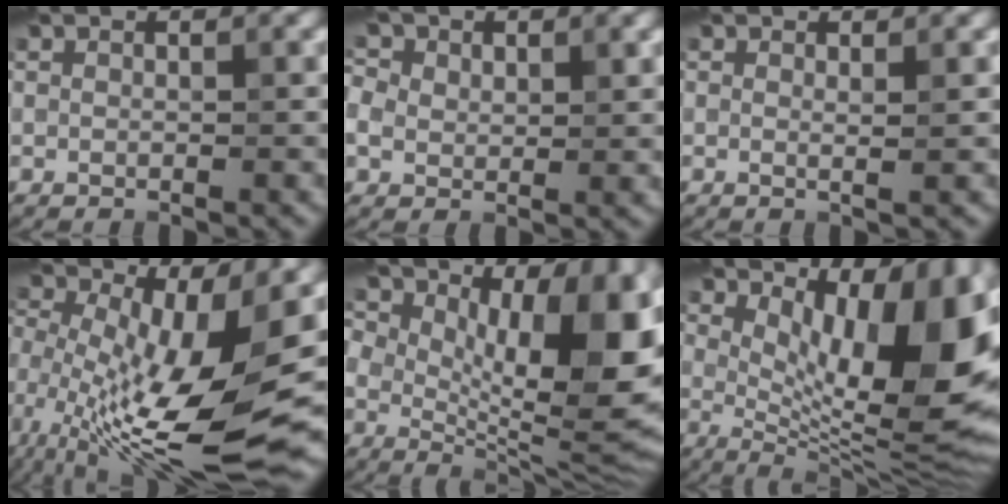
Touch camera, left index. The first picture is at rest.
{"total": 4.2, "force": [1.5, 3.2, 2.2], "torque": [-0.067, 0.019, 0.022]}
{"total": 0.6, "force": [0.1, -0.1, 0.6], "torque": [-0.011, -0.001, 0.002]}
{"total": 13.3, "force": [-2.6, 4.9, 12.1], "torque": [-0.230, -0.012, -0.048]}
{"total": 13.1, "force": [1.8, 6.4, 11.3], "torque": [-0.140, -0.008, 0.030]}
{"total": 12.9, "force": [3.1, 5.1, 11.5], "torque": [-0.136, -0.005, 0.049]}